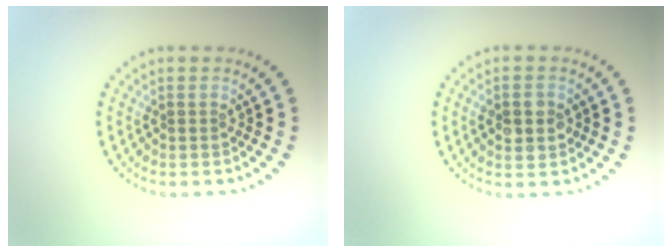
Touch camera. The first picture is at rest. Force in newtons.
{"total": 2.6, "press": 2.6, "slide": 0.1}